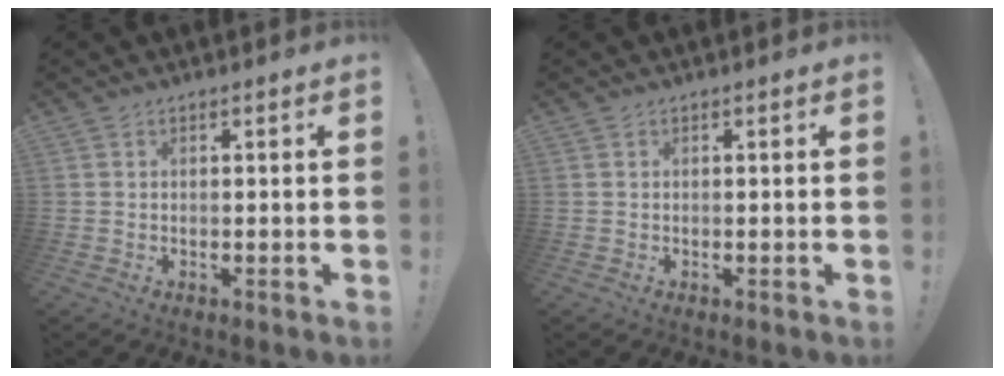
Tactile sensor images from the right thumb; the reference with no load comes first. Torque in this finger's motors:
{"motor_torque": [-0.04, 0.04, 0.00, 0.00, 0.00]}